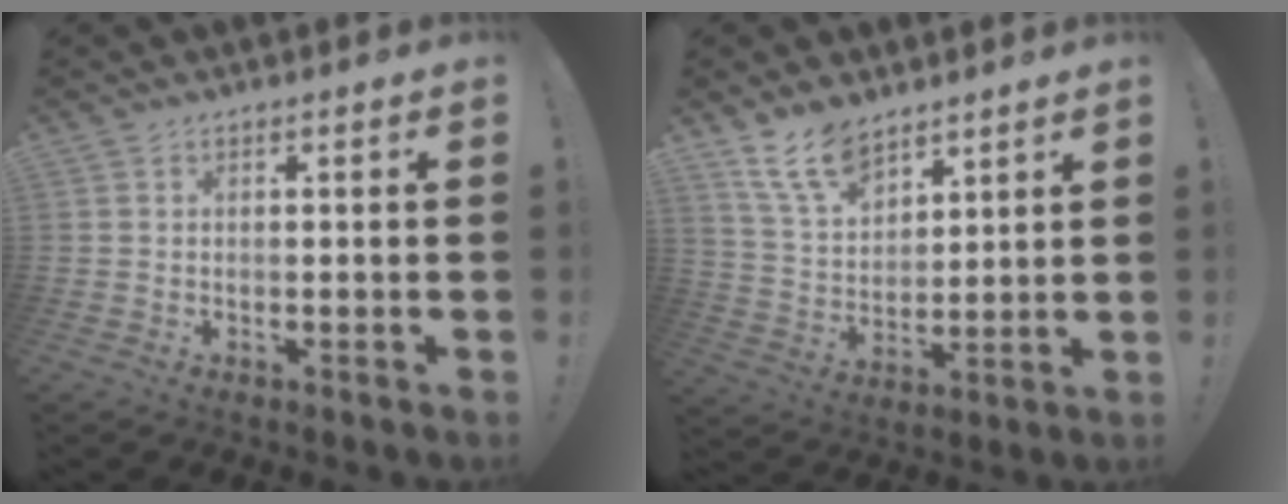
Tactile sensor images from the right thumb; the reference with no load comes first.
{"total": 11.9, "force": [9.1, 5.6, 5.2], "torque": [-0.108, -0.051, 0.176]}